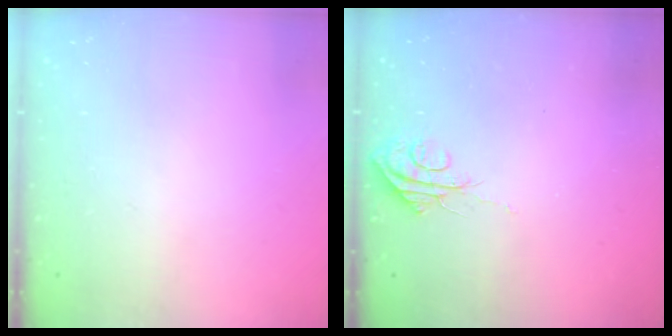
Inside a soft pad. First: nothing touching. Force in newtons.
{"total": 5.5, "press": 5.5, "slide": 0.4}